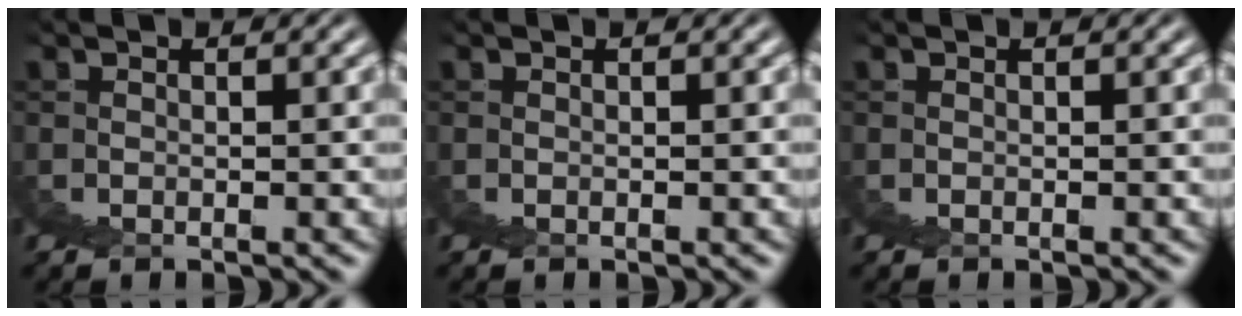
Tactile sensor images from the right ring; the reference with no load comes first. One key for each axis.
{"total": 0.0}
{"total": 0.0}